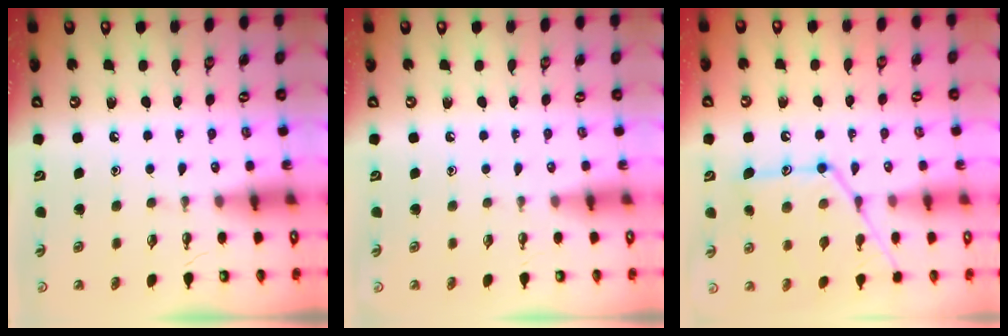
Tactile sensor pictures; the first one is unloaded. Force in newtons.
{"total": 0.0}
{"total": 16.4, "press": 16.3, "slide": 1.4}